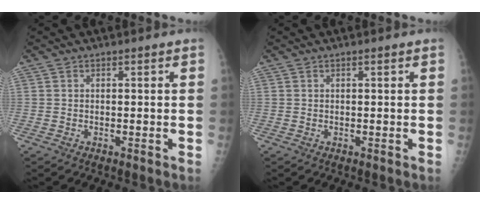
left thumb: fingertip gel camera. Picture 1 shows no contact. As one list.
[{"total": 0.0}]